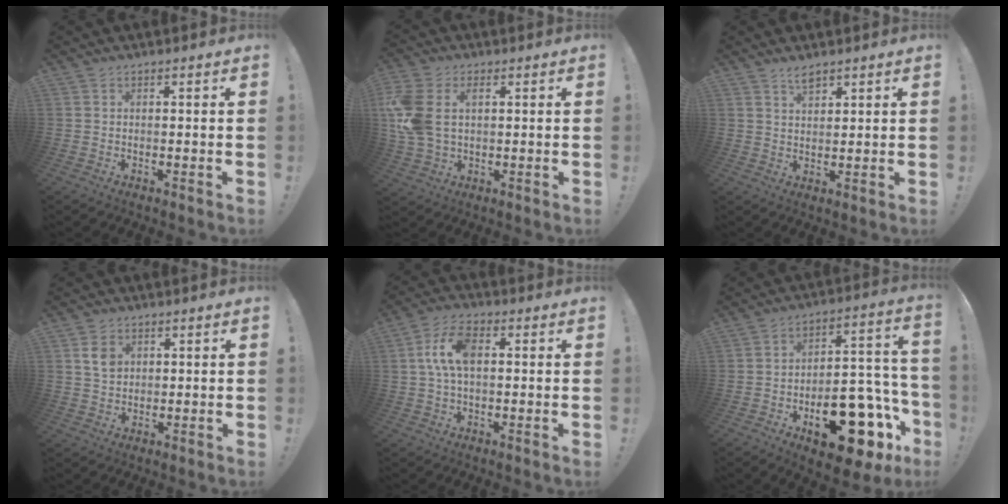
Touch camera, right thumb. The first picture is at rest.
{"total": 10.5, "force": [2.5, 7.1, 7.3], "torque": [-0.166, -0.007, 0.046]}
{"total": 3.7, "force": [3.0, 1.1, 1.9], "torque": [-0.023, -0.020, 0.051]}
{"total": 5.2, "force": [1.7, 4.1, 2.6], "torque": [-0.026, -0.002, 0.030]}
{"total": 9.4, "force": [1.3, 5.2, 7.8], "torque": [-0.145, 0.007, 0.026]}
{"total": 21.5, "force": [-10.5, 10.6, 15.4], "torque": [-0.184, 0.074, -0.151]}